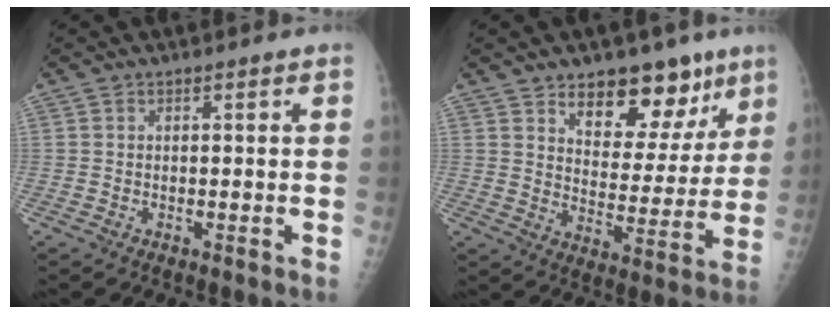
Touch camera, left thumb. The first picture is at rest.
{"total": 14.2, "force": [9.1, 7.9, 7.5], "torque": [-0.046, -0.051, 0.138]}